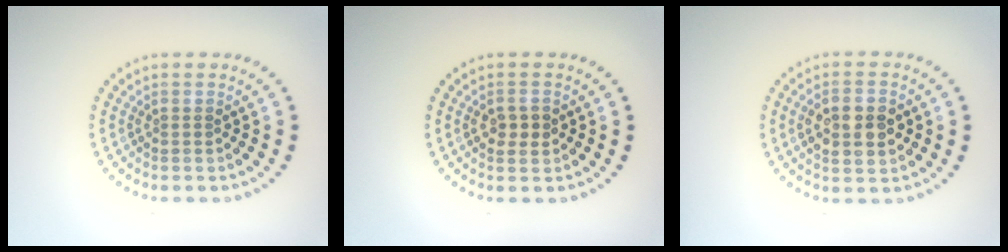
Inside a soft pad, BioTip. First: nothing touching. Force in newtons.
{"total": 2.0, "press": 2.0, "slide": 0.0}
{"total": 3.7, "press": 3.7, "slide": 0.5}